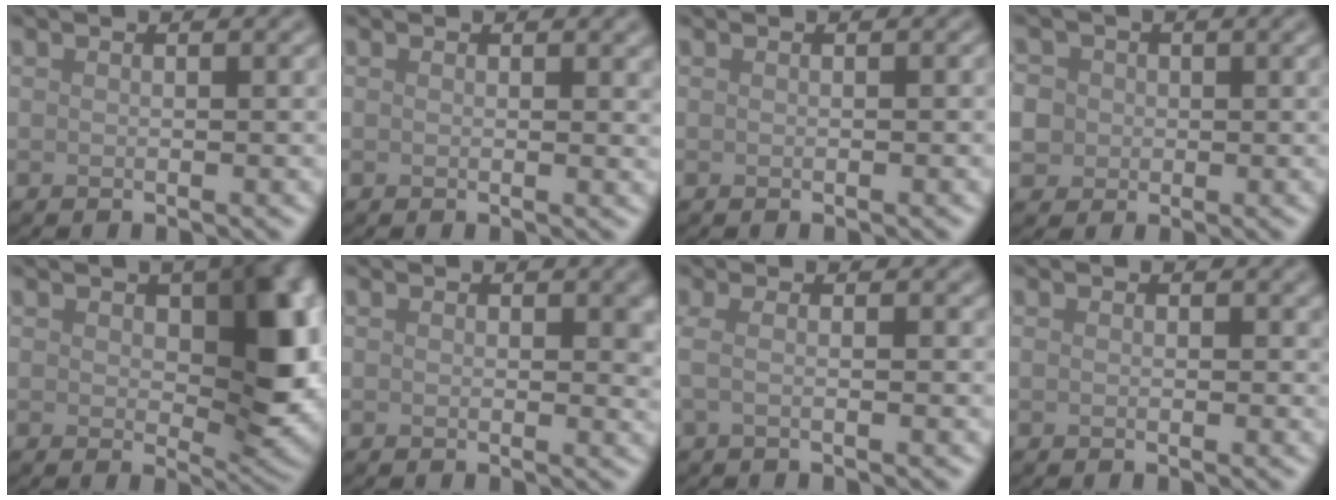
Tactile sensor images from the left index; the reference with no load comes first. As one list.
[{"total": 0.8, "force": [0.4, 0.1, 0.6], "torque": [-0.007, 0.001, 0.006]}, {"total": 0.0}, {"total": 5.1, "force": [-0.1, 4.8, 1.8], "torque": [-0.044, 0.027, -0.025]}, {"total": 9.1, "force": [1.4, 4.8, 7.6], "torque": [-0.104, -0.003, 0.027]}, {"total": 2.0, "force": [0.6, 1.0, 1.7], "torque": [-0.013, 0.000, 0.007]}, {"total": 1.7, "force": [0.1, 0.4, 1.6], "torque": [-0.033, 0.002, -0.005]}, {"total": 0.8, "force": [0.2, 0.5, 0.5], "torque": [-0.008, -0.002, 0.003]}]